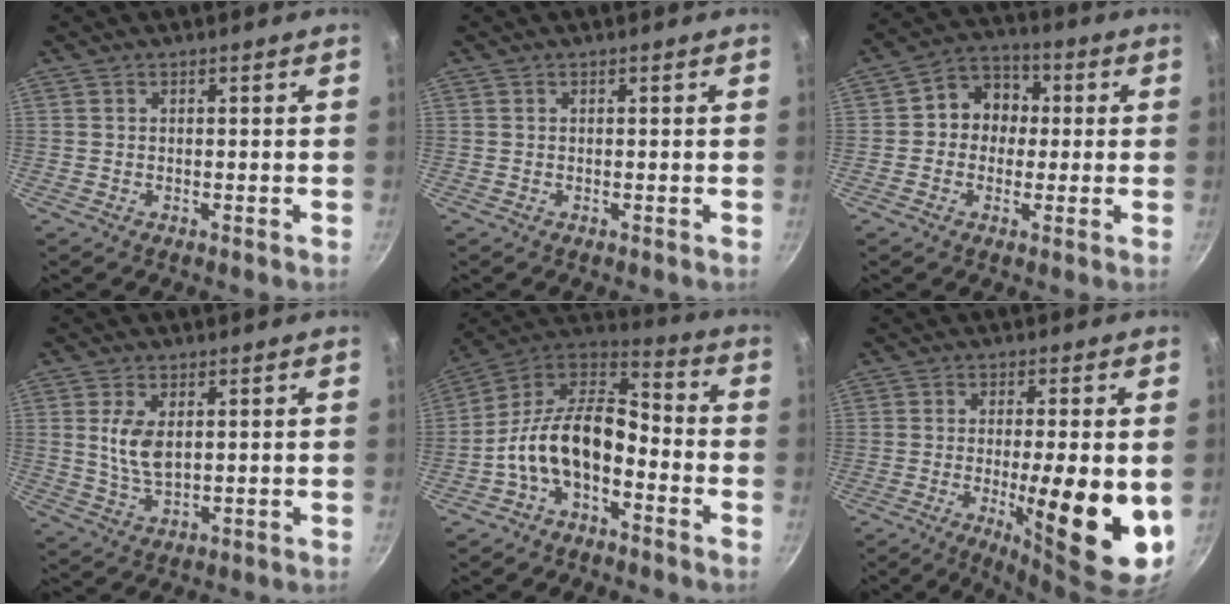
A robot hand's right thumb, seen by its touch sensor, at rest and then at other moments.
{"total": 0.0}
{"total": 8.5, "force": [0.3, 7.5, 3.9], "torque": [-0.017, 0.020, -0.012]}
{"total": 6.4, "force": [1.4, 3.4, 5.2], "torque": [-0.100, -0.014, 0.031]}
{"total": 15.4, "force": [-5.1, 8.9, 11.6], "torque": [-0.200, 0.070, -0.114]}
{"total": 15.5, "force": [-2.7, 3.6, 14.8], "torque": [-0.214, -0.005, -0.034]}